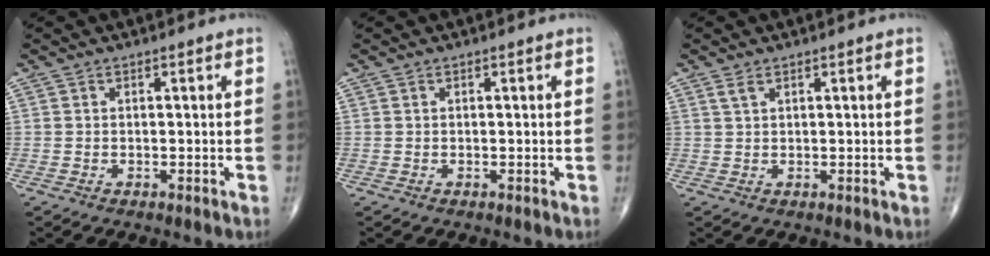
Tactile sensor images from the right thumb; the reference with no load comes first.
{"total": 0.0}
{"total": 1.3, "force": [0.9, 0.5, 0.8], "torque": [-0.017, 0.004, 0.020]}